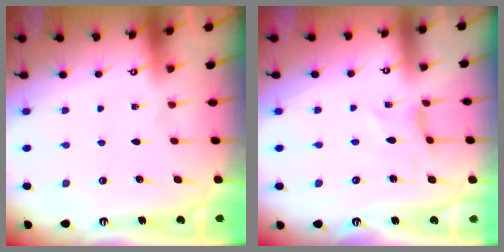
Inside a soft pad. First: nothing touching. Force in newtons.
{"total": 0.0}